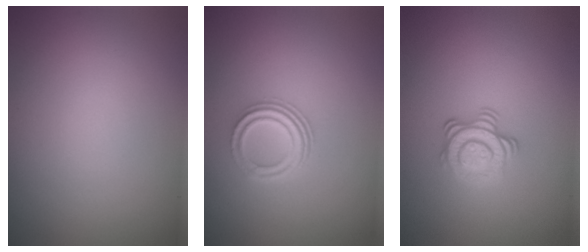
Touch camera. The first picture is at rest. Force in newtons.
{"total": 3.0, "press": 2.2, "slide": 2.1}
{"total": 3.8, "press": 2.6, "slide": 2.8}